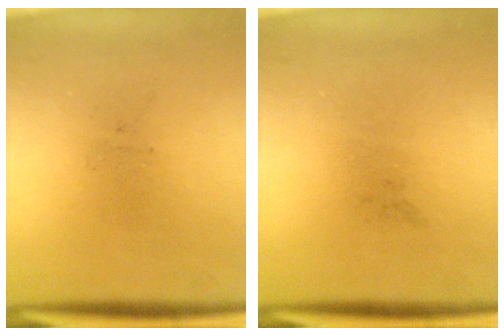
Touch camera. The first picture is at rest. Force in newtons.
{"total": 0.0}